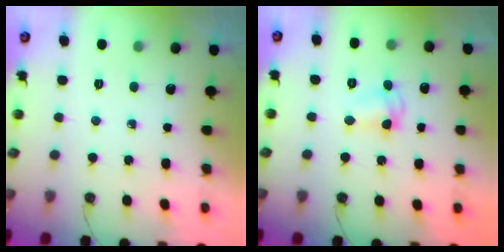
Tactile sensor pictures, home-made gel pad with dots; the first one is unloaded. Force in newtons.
{"total": 5.1, "press": 5.0, "slide": 0.3}